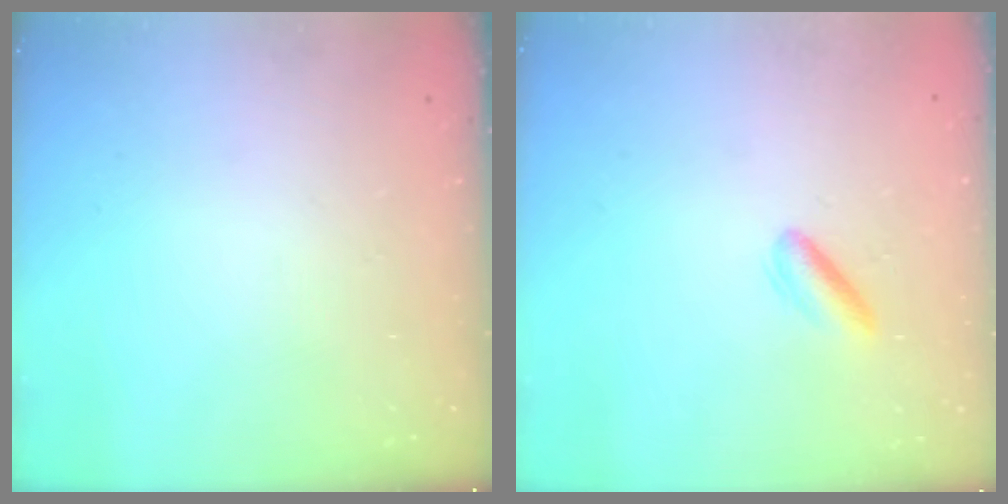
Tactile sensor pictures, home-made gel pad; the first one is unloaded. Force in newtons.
{"total": 2.7, "press": 2.6, "slide": 0.8}